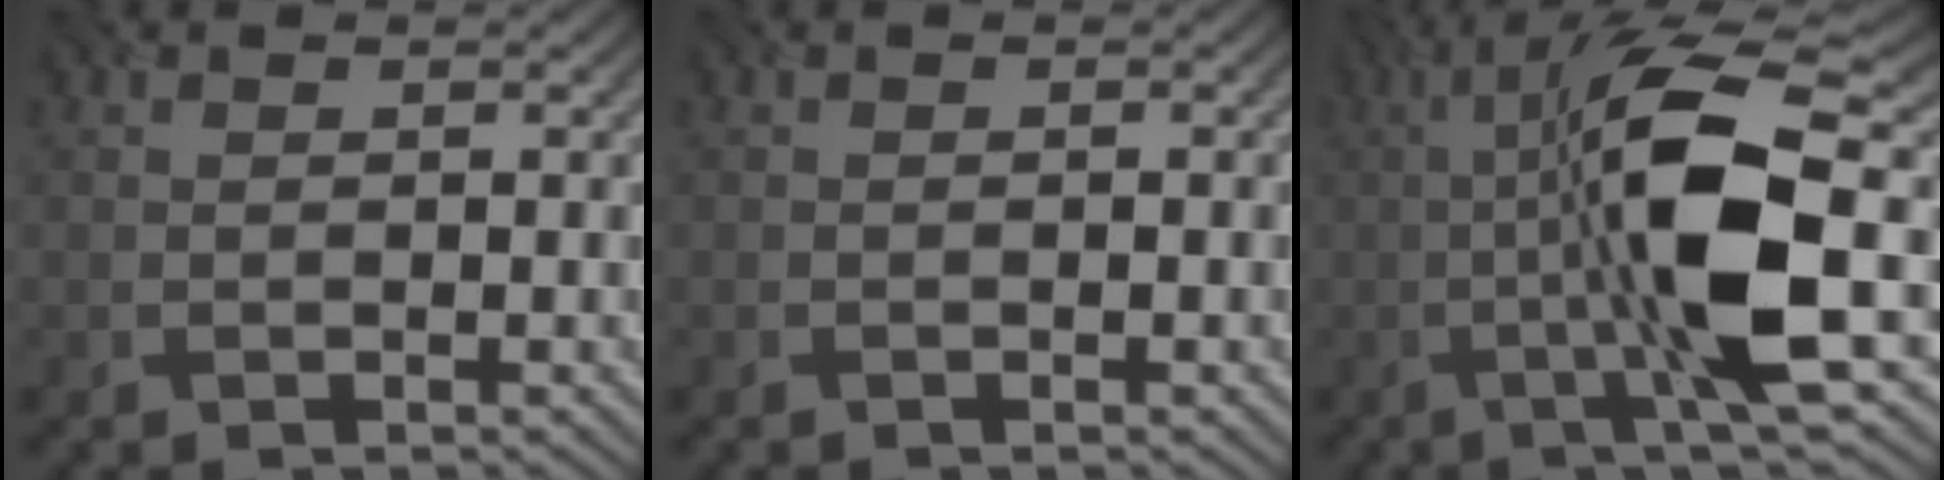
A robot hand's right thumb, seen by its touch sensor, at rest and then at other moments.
{"total": 0.8, "force": [-0.3, 0.1, 0.7], "torque": [-0.011, 0.001, -0.005]}
{"total": 14.1, "force": [-1.6, 2.5, 13.8], "torque": [-0.235, 0.019, -0.029]}